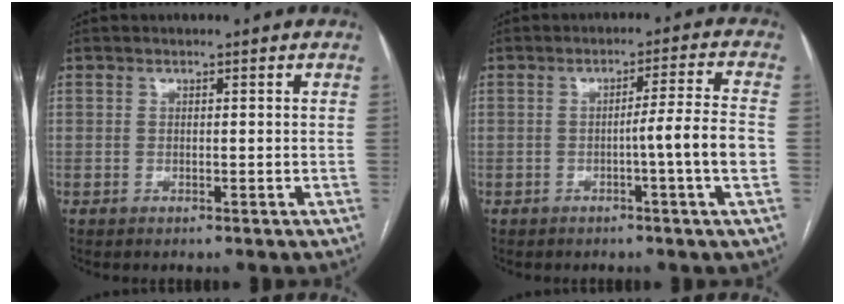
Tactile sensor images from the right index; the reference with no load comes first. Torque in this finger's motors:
{"motor_torque": [0.95, -0.19, 0.53, 0.11]}